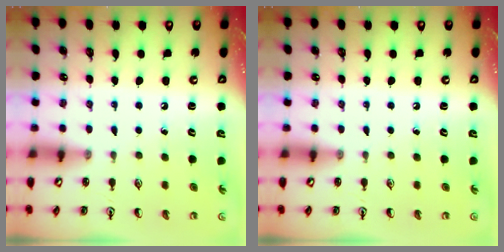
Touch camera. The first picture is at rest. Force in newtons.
{"total": 0.0}